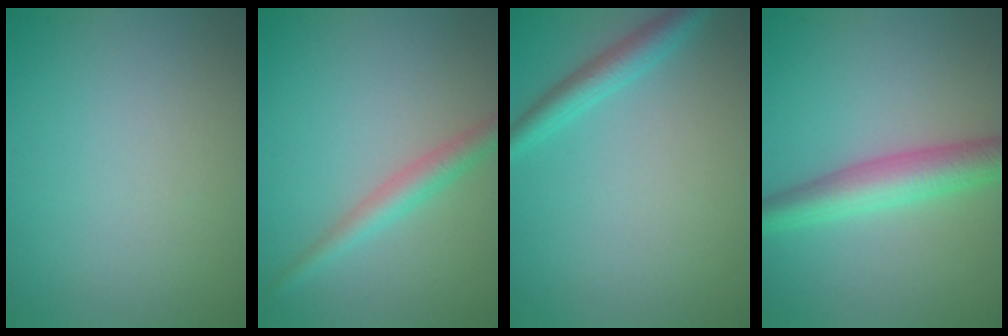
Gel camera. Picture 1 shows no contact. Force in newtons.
{"total": 2.6, "press": 2.6, "slide": 0.0}
{"total": 2.6, "press": 2.6, "slide": 0.1}
{"total": 5.0, "press": 5.0, "slide": 0.1}